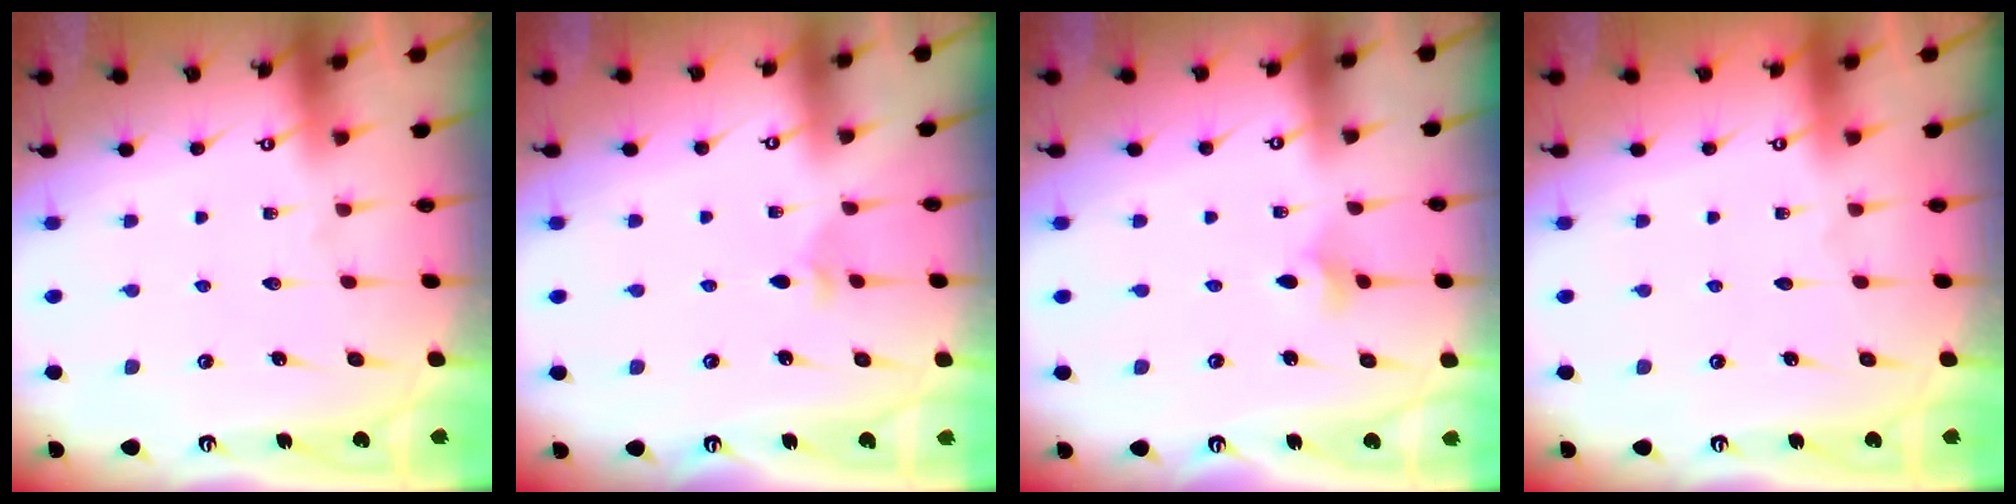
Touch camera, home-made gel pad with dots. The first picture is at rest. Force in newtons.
{"total": 2.5, "press": 2.5, "slide": 0.6}
{"total": 2.9, "press": 2.9, "slide": 0.5}
{"total": 0.0}